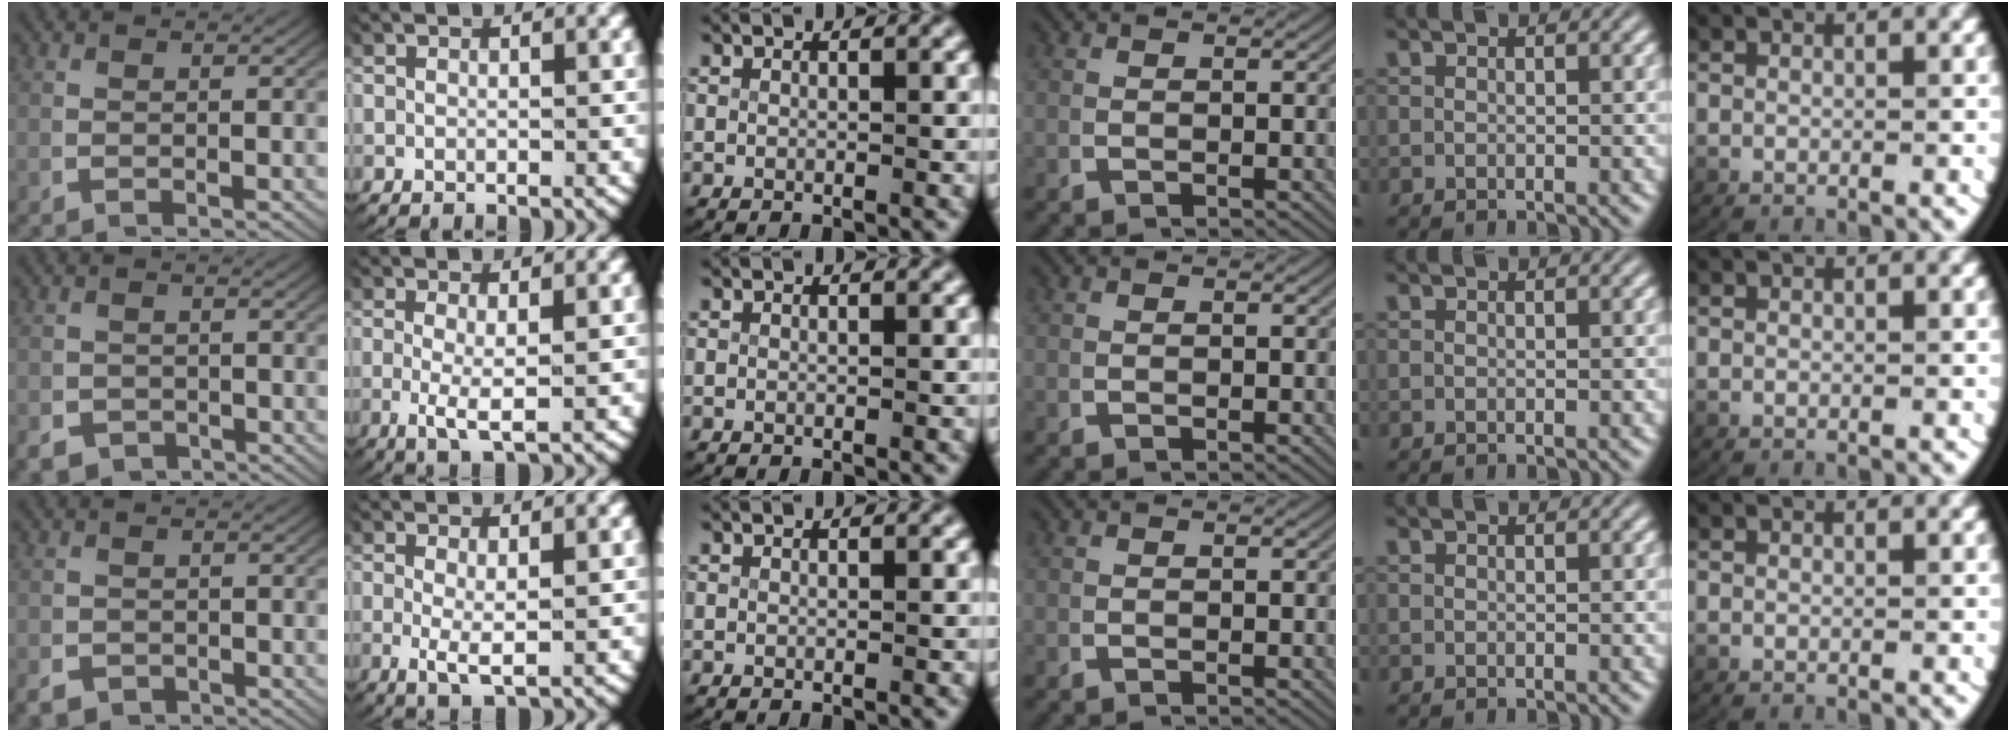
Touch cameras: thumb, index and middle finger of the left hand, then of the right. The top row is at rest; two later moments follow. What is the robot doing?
{"motion": "lift_and_place", "object": "paper towel"}